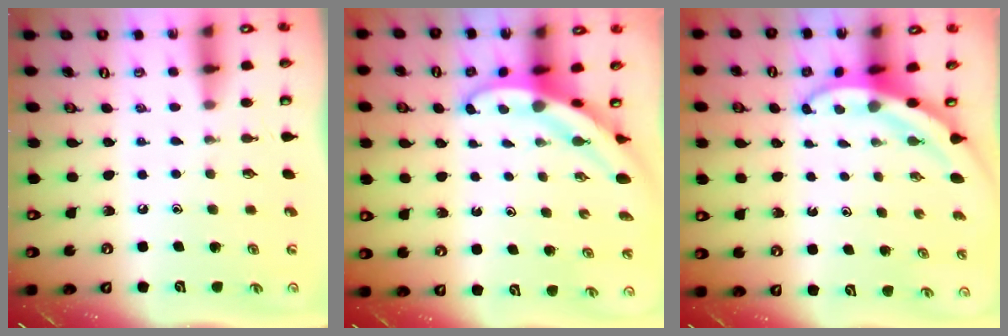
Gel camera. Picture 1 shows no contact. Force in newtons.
{"total": 5.1, "press": 5.1, "slide": 0.4}
{"total": 3.9, "press": 3.9, "slide": 0.5}